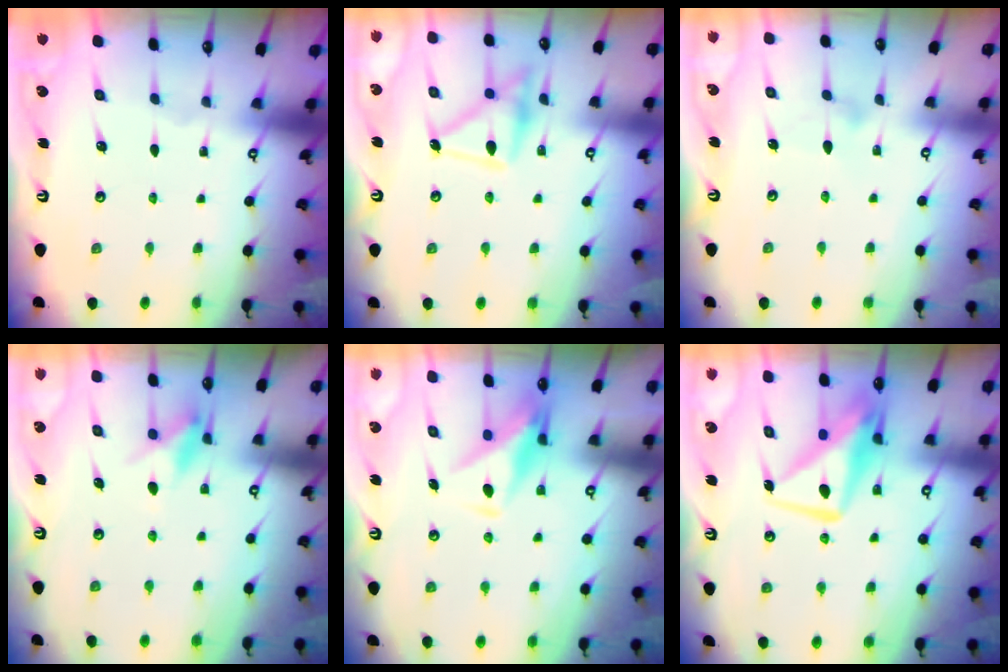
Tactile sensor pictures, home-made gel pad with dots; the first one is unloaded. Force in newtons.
{"total": 18.0, "press": 18.0, "slide": 1.1}
{"total": 7.1, "press": 7.1, "slide": 0.3}
{"total": 7.3, "press": 7.3, "slide": 0.9}
{"total": 9.8, "press": 9.8, "slide": 0.7}
{"total": 9.5, "press": 9.5, "slide": 0.9}